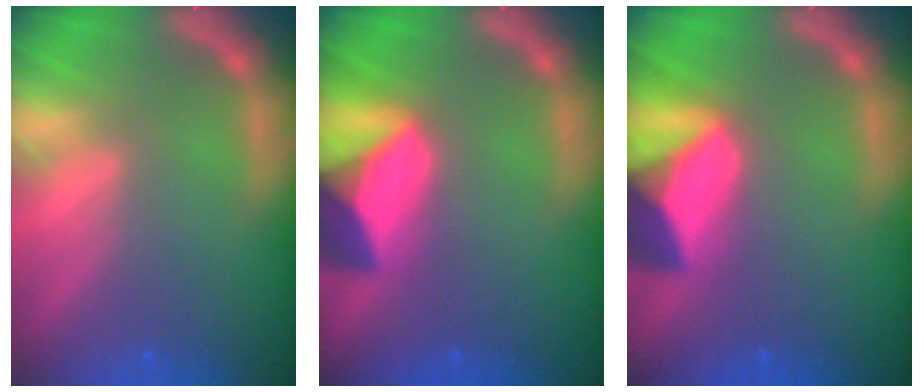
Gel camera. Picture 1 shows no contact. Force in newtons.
{"total": 8.9}
{"total": 8.9}